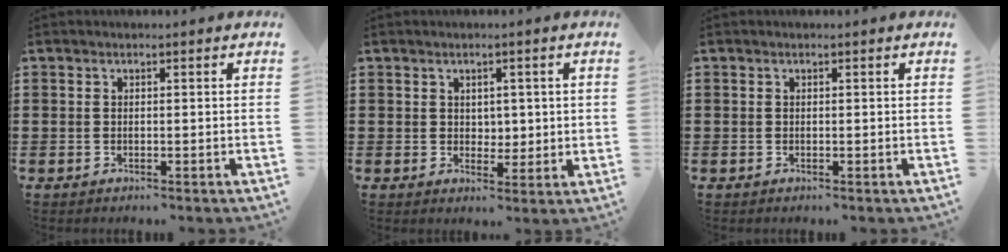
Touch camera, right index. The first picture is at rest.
{"total": 2.9, "force": [1.3, 2.4, 0.8], "torque": [-0.010, 0.006, 0.020]}
{"total": 0.0}